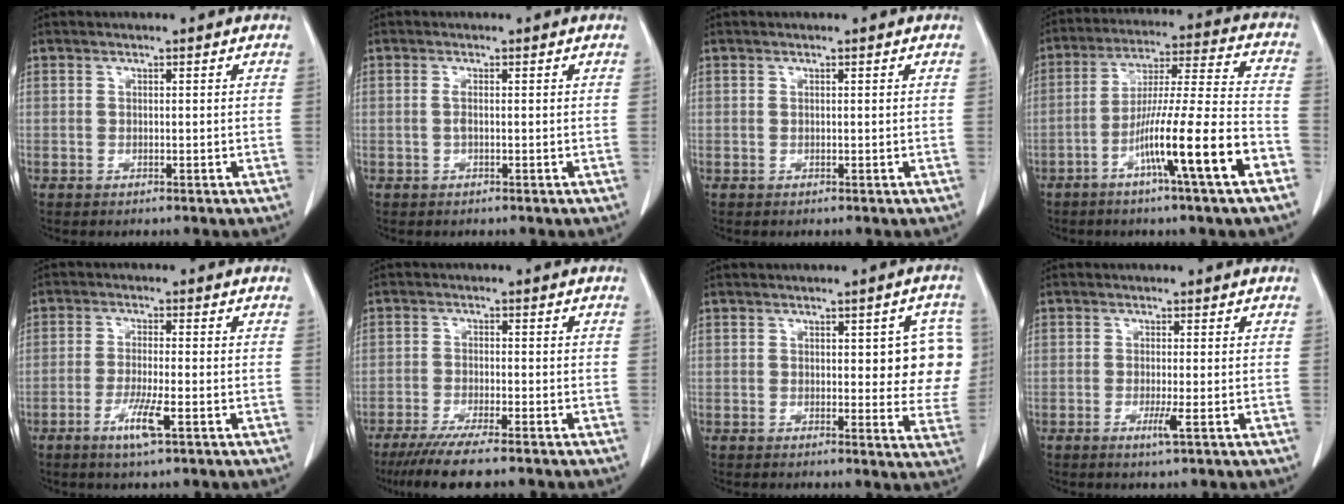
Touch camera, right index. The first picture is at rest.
{"total": 0.8, "force": [0.0, 0.0, 0.8], "torque": [-0.017, 0.002, -0.001]}
{"total": 0.0}
{"total": 15.0, "force": [-7.0, -0.9, 13.2], "torque": [-0.228, -0.003, -0.119]}
{"total": 5.1, "force": [-2.5, 0.1, 4.5], "torque": [-0.086, -0.009, -0.045]}
{"total": 7.8, "force": [-6.2, 0.1, 4.8], "torque": [-0.076, -0.020, -0.101]}
{"total": 8.4, "force": [1.7, 3.1, 7.6], "torque": [-0.063, 0.003, 0.015]}
{"total": 2.2, "force": [-0.9, -0.3, 2.0], "torque": [-0.037, -0.005, -0.015]}